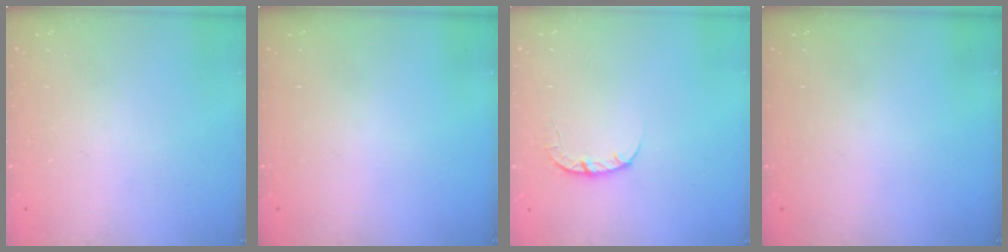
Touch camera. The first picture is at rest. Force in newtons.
{"total": 0.0}
{"total": 3.7, "press": 3.7, "slide": 0.5}
{"total": 0.0}